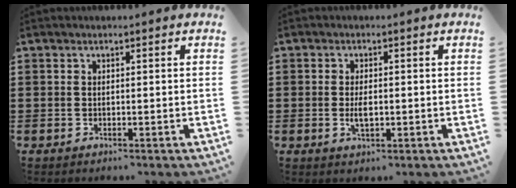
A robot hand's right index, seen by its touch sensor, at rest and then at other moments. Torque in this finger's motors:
{"motor_torque": [1.58, 0.55, 0.33, 0.09]}